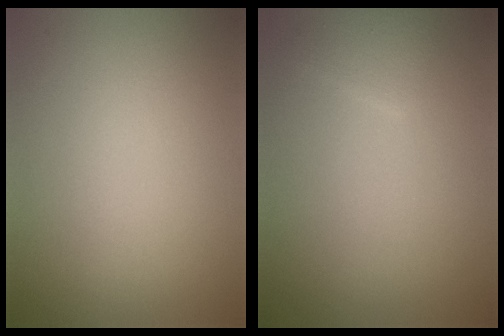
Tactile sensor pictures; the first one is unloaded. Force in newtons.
{"total": 1.5, "press": 1.5, "slide": 0.1}